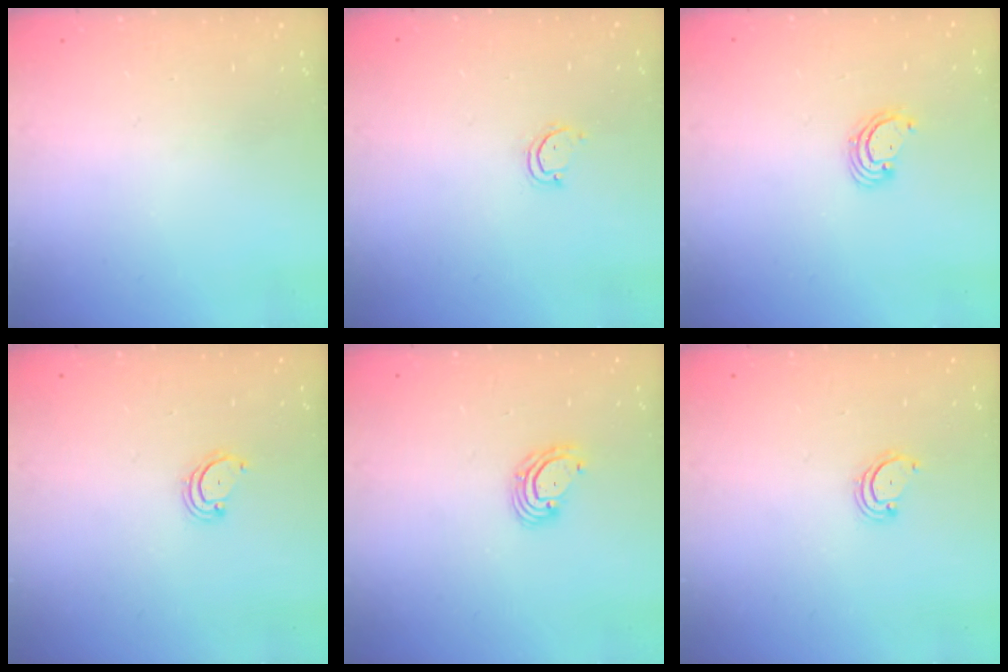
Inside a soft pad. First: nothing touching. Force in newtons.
{"total": 2.9, "press": 2.9, "slide": 0.3}
{"total": 3.1, "press": 3.1, "slide": 0.1}
{"total": 2.9, "press": 2.9, "slide": 0.3}
{"total": 5.1, "press": 5.0, "slide": 0.6}
{"total": 2.9, "press": 2.9, "slide": 0.3}